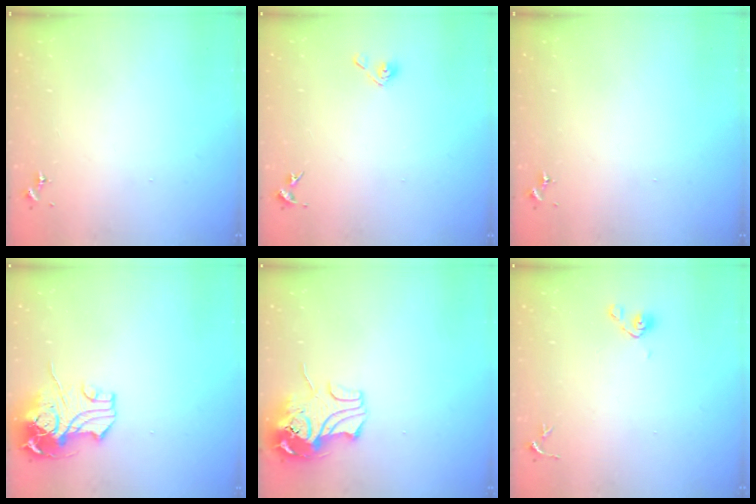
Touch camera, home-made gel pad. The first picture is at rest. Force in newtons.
{"total": 5.3, "press": 4.9, "slide": 2.0}
{"total": 0.0}
{"total": 12.2, "press": 12.0, "slide": 2.1}
{"total": 10.8, "press": 10.6, "slide": 1.6}
{"total": 5.9, "press": 5.4, "slide": 2.4}